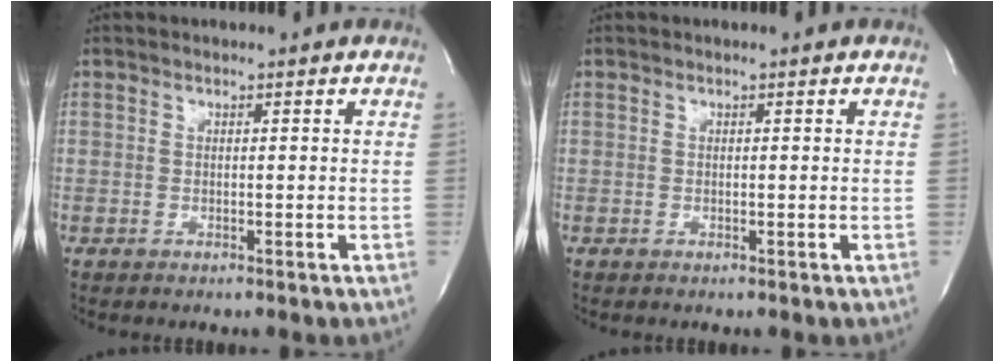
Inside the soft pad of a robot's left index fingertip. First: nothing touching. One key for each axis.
{"total": 0.0}